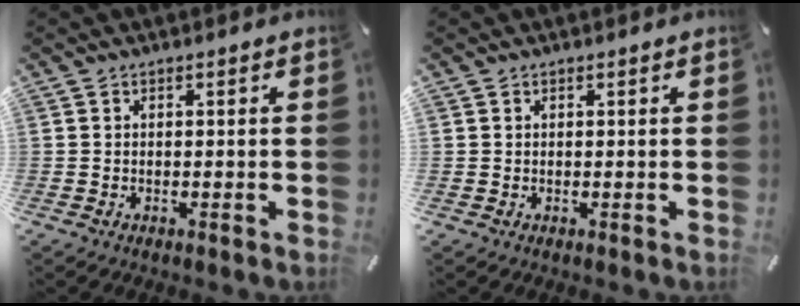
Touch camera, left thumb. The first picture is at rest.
{"total": 1.6, "force": [0.7, 1.4, -0.4], "torque": [0.008, 0.003, 0.012]}